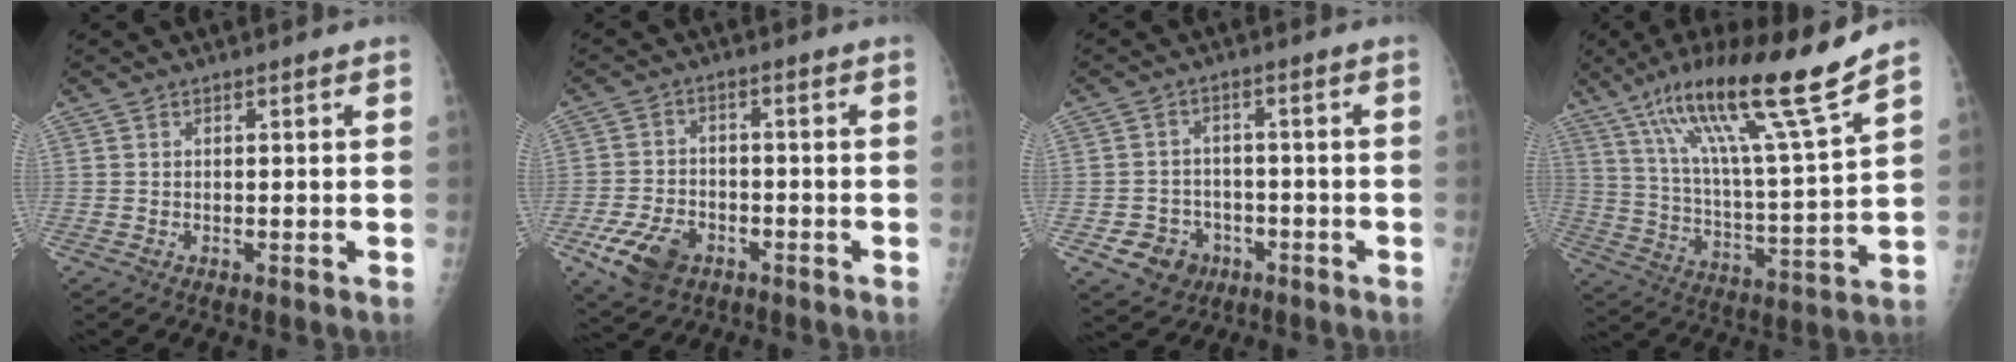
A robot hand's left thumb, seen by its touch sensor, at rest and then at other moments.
{"total": 8.7, "force": [-4.2, 5.7, 5.1], "torque": [-0.092, 0.013, -0.069]}
{"total": 6.6, "force": [-3.0, 5.6, 1.7], "torque": [-0.008, 0.021, -0.039]}
{"total": 20.3, "force": [14.2, 0.3, 14.5], "torque": [-0.231, -0.061, 0.245]}